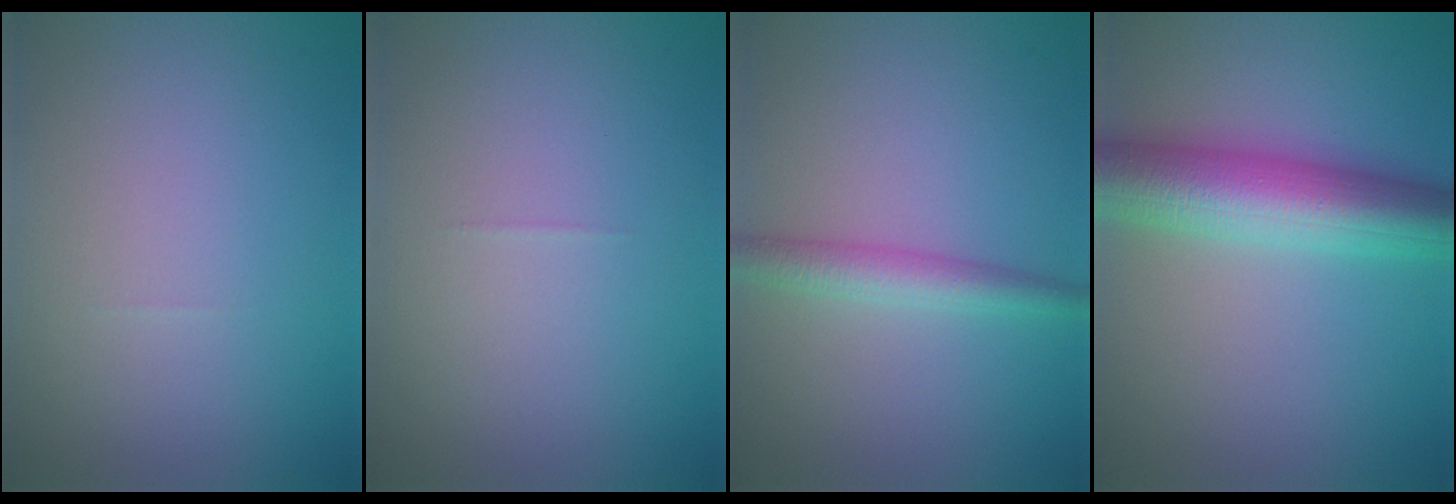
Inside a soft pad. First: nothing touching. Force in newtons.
{"total": 0.0}
{"total": 2.8, "press": 2.8, "slide": 0.1}
{"total": 8.5, "press": 8.5, "slide": 0.1}